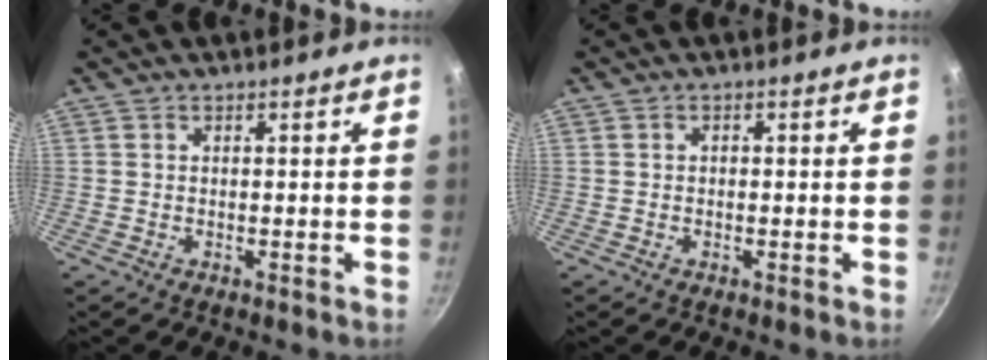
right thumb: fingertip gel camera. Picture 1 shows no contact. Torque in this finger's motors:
{"motor_torque": [-0.75, 0.03, -0.18, 0.20, 0.02]}